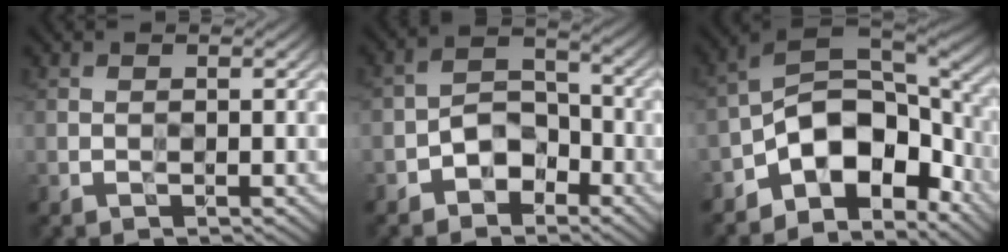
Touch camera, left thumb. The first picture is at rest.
{"total": 5.3, "force": [-2.9, 3.4, 2.7], "torque": [-0.046, 0.011, -0.062]}
{"total": 12.6, "force": [-4.8, 7.5, 8.8], "torque": [-0.153, -0.008, -0.090]}